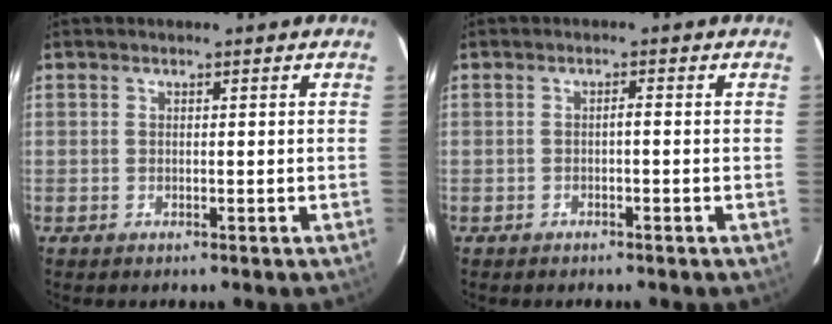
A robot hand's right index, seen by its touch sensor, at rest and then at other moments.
{"total": 0.8, "force": [-0.3, 0.1, 0.8], "torque": [-0.011, 0.003, -0.006]}